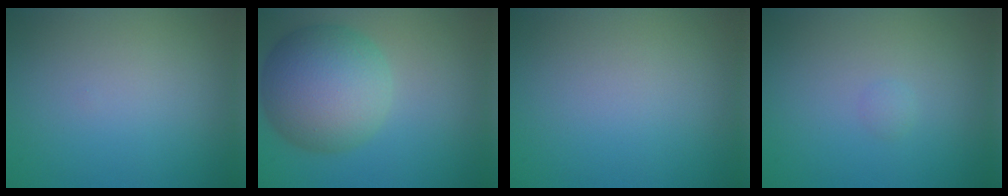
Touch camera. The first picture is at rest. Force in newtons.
{"total": 9.4, "press": 9.4, "slide": 0.2}
{"total": 0.0}
{"total": 0.5, "press": 0.5, "slide": 0.0}